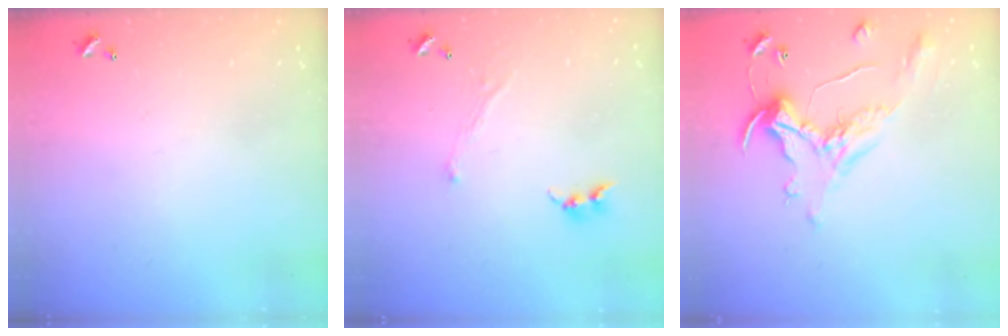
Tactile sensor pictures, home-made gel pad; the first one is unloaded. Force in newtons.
{"total": 1.3, "press": 1.2, "slide": 0.5}
{"total": 1.8, "press": 1.5, "slide": 1.1}